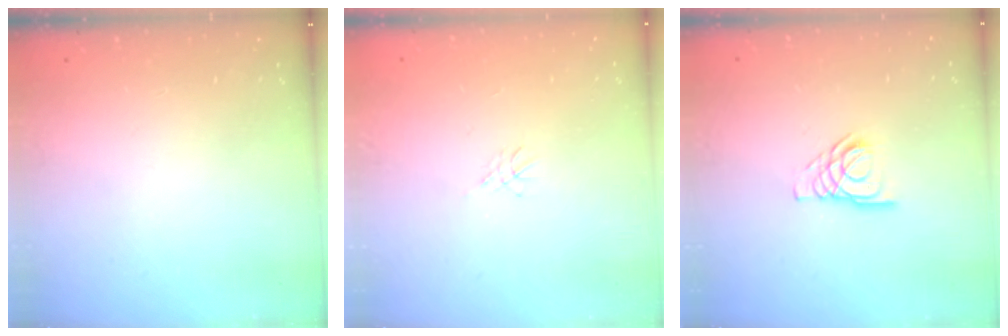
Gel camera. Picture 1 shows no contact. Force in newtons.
{"total": 4.1, "press": 4.1, "slide": 0.5}
{"total": 5.9, "press": 5.8, "slide": 0.8}